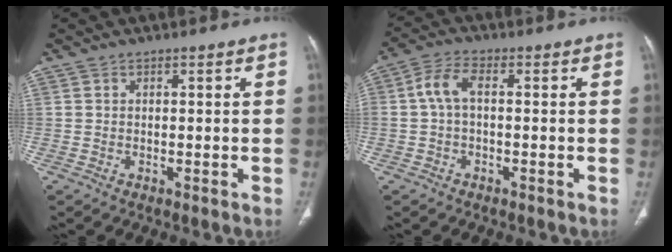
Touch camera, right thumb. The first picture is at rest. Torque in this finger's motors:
{"motor_torque": [0.27, 0.48, 0.54, -0.35, 0.20]}